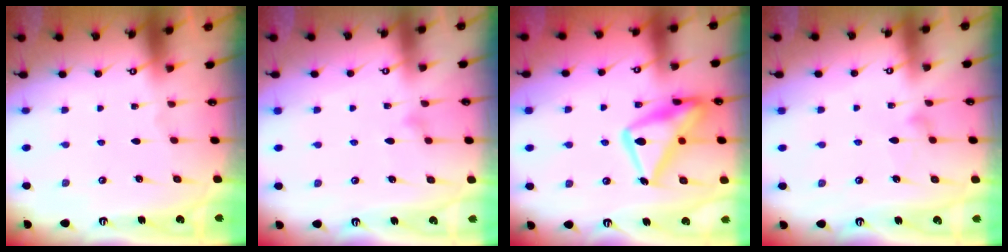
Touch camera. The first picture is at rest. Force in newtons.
{"total": 8.3, "press": 8.3, "slide": 0.5}
{"total": 18.9, "press": 18.9, "slide": 1.3}
{"total": 7.8, "press": 7.8, "slide": 0.4}